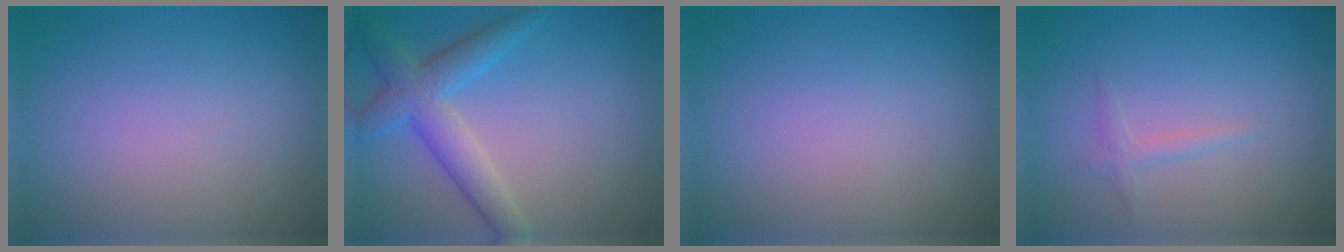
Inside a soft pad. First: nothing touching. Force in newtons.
{"total": 4.5, "press": 4.5, "slide": 0.1}
{"total": 0.0}
{"total": 1.0, "press": 1.0, "slide": 0.0}